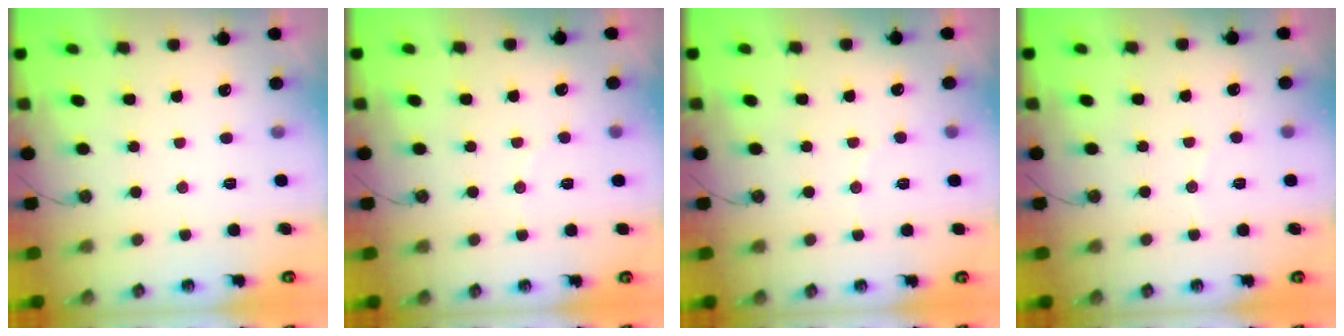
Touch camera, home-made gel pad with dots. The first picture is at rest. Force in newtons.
{"total": 2.7, "press": 2.4, "slide": 1.2}
{"total": 2.7, "press": 2.4, "slide": 1.2}
{"total": 3.2, "press": 3.2, "slide": 0.2}